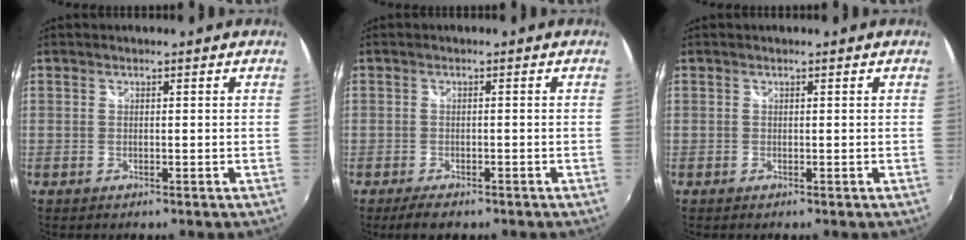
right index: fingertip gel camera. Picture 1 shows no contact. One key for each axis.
{"total": 3.8, "fx": -2.8, "fy": 1.6, "fz": 2.0, "tx": -0.045, "ty": -0.010, "tz": -0.047}
{"total": 0.0}